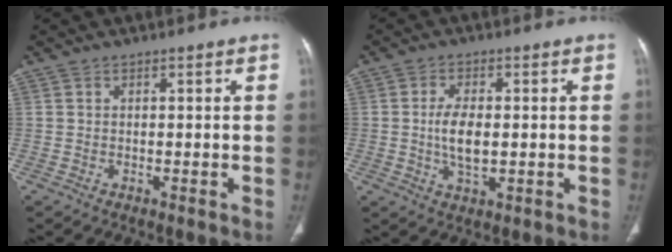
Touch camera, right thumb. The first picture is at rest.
{"total": 6.2, "force": [-0.2, 3.1, 5.4], "torque": [-0.104, -0.004, -0.004]}